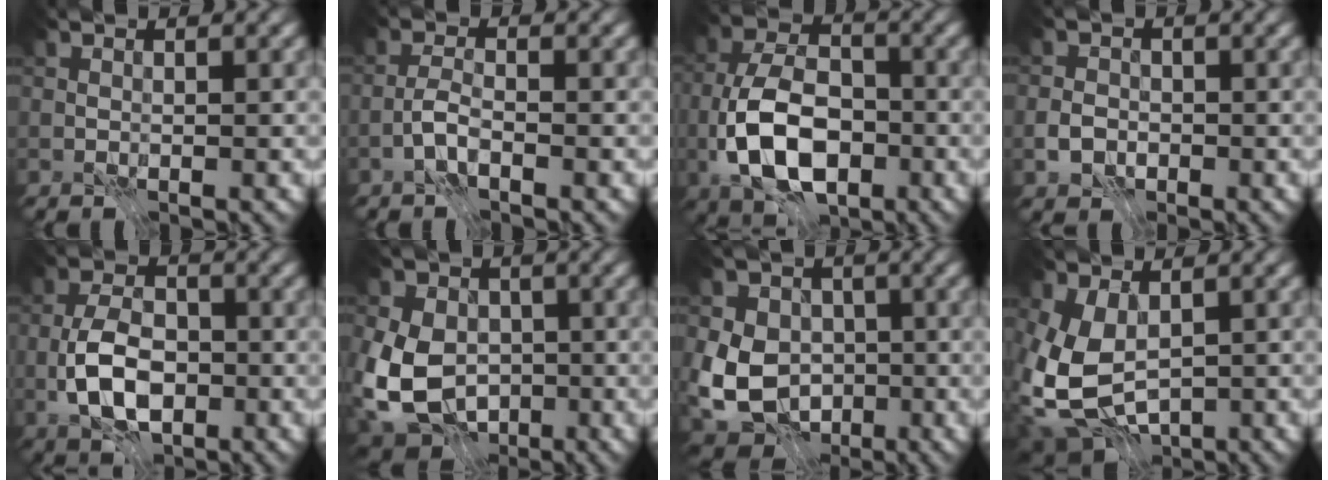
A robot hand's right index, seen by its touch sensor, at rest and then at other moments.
{"total": 2.3, "force": [-1.8, 0.5, 1.3], "torque": [-0.027, 0.004, -0.042]}
{"total": 9.7, "force": [-3.5, 5.8, 7.0], "torque": [-0.144, -0.005, -0.074]}
{"total": 2.1, "force": [-1.1, 1.6, 0.6], "torque": [-0.008, 0.000, -0.028]}
{"total": 6.5, "force": [-2.3, 3.8, 4.7], "torque": [-0.091, 0.001, -0.051]}
{"total": 11.3, "force": [-1.9, 8.6, 7.0], "torque": [-0.137, -0.007, -0.047]}
{"total": 9.6, "force": [-1.4, 7.6, 5.6], "torque": [-0.098, -0.003, -0.036]}
{"total": 7.3, "force": [-0.4, 4.9, 5.4], "torque": [-0.126, -0.023, -0.004]}